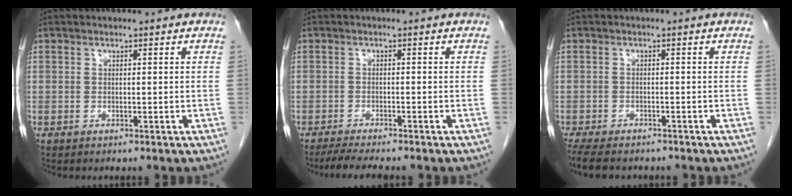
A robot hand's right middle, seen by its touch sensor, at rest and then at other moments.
{"total": 4.6, "force": [-4.0, 0.1, 2.3], "torque": [-0.039, -0.014, -0.066]}
{"total": 8.8, "force": [-7.2, 3.1, 3.9], "torque": [-0.074, -0.011, -0.108]}